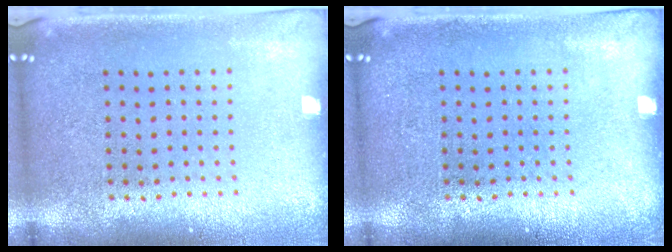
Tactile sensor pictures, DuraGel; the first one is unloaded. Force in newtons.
{"total": 0.0}